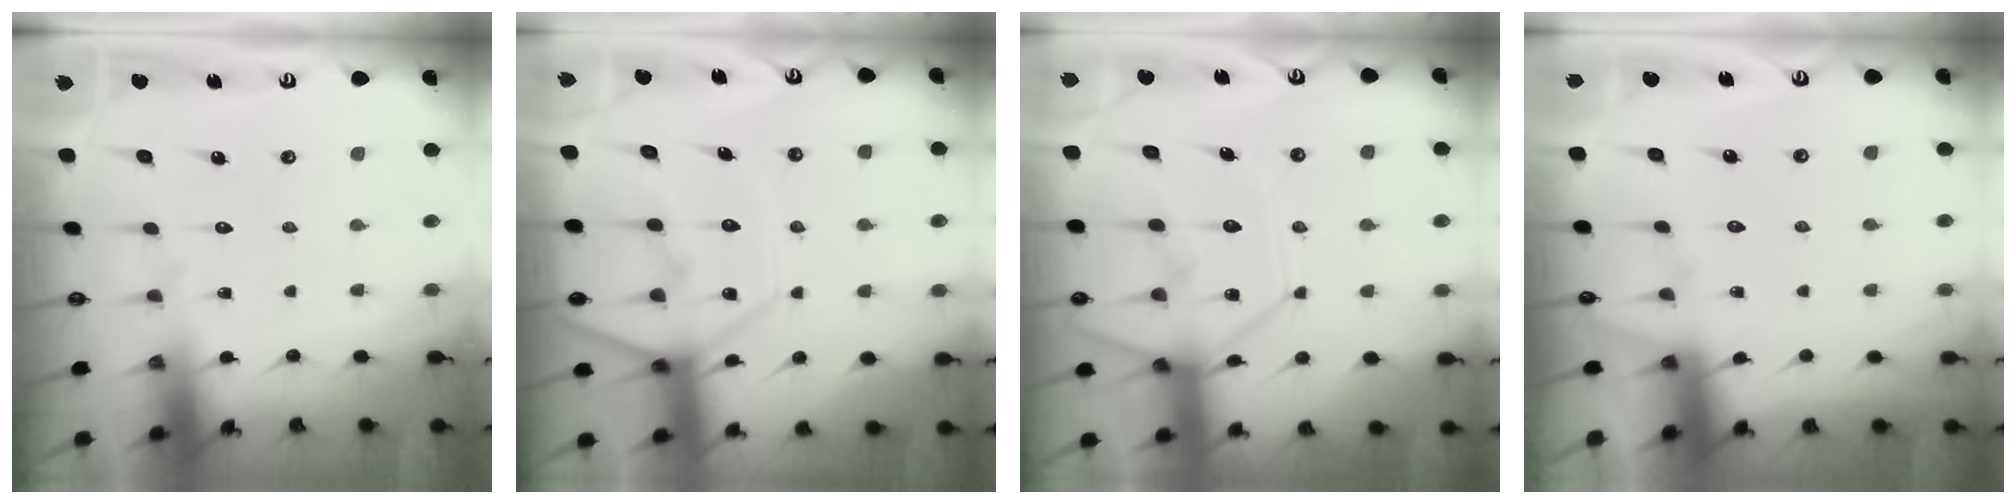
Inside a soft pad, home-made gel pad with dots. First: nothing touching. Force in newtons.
{"total": 11.8, "press": 11.8, "slide": 1.1}
{"total": 14.1, "press": 14.0, "slide": 1.6}
{"total": 2.4, "press": 2.4, "slide": 0.4}